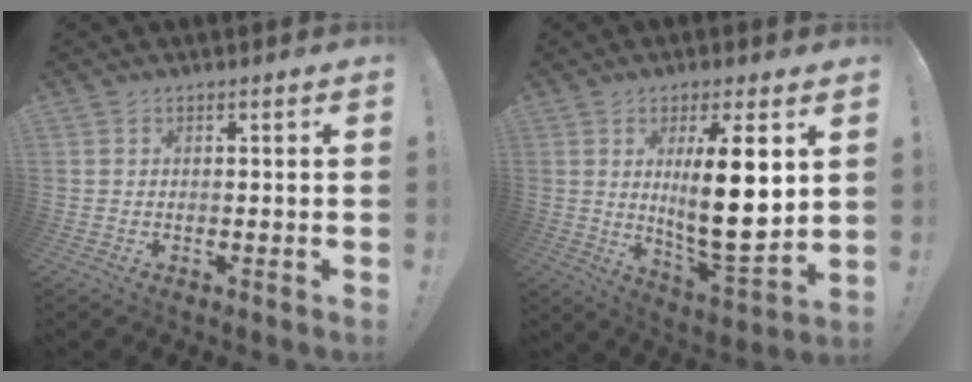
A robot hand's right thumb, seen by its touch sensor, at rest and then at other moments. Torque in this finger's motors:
{"motor_torque": [-0.39, 1.06, 0.48, 0.39, 0.09]}